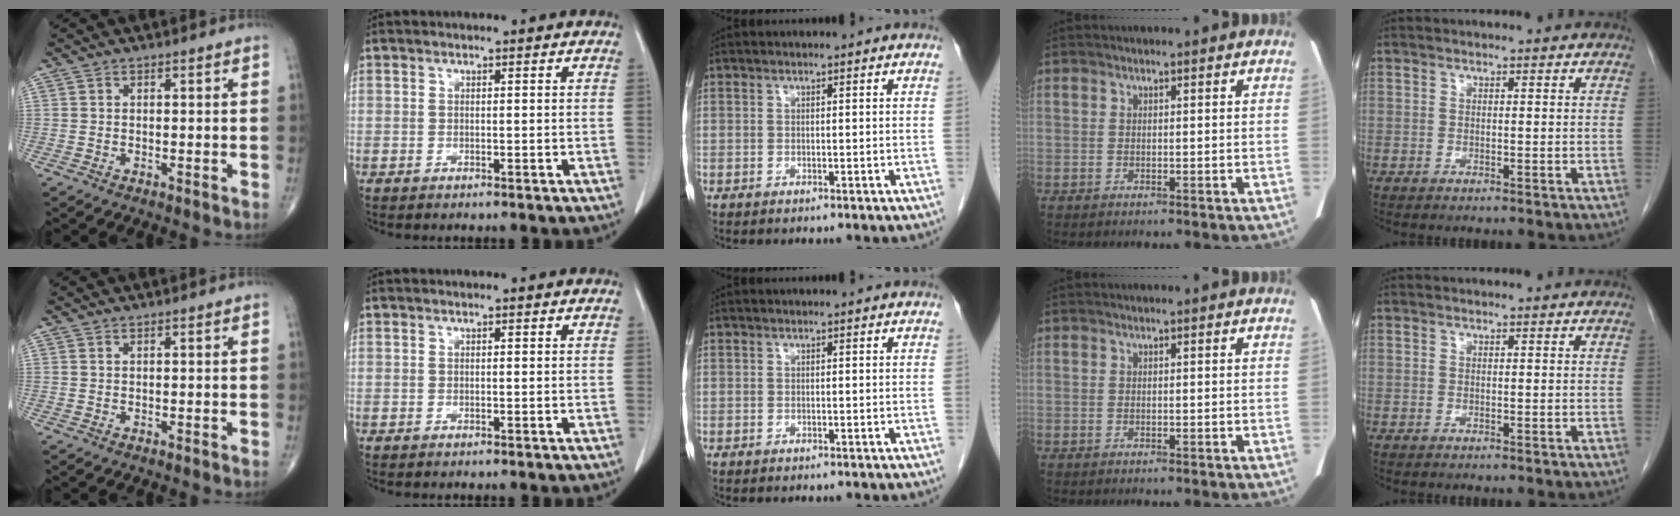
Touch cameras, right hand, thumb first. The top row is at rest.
{}